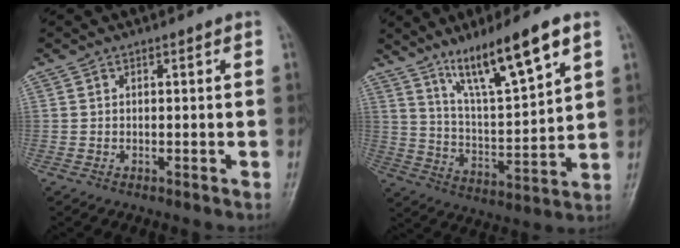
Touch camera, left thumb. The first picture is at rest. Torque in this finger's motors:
{"motor_torque": [0.83, 0.79, 1.45, -1.33, 0.12]}